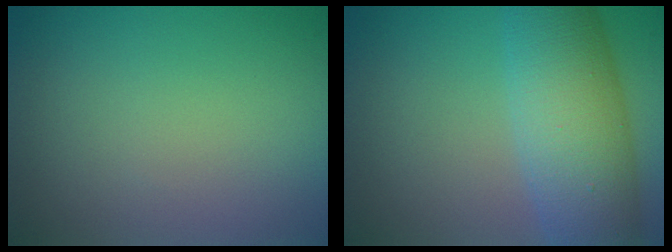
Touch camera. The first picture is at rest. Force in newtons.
{"total": 9.0, "press": 9.0, "slide": 0.2}